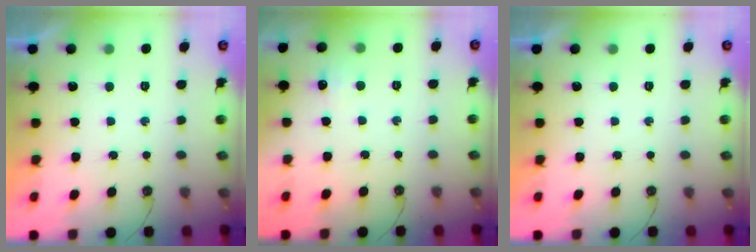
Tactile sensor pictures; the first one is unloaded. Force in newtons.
{"total": 5.0, "press": 5.0, "slide": 0.6}
{"total": 0.0}